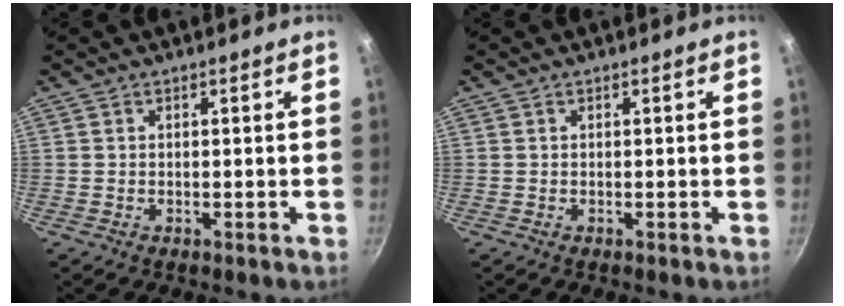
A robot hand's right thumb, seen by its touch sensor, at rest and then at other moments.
{"total": 0.0}